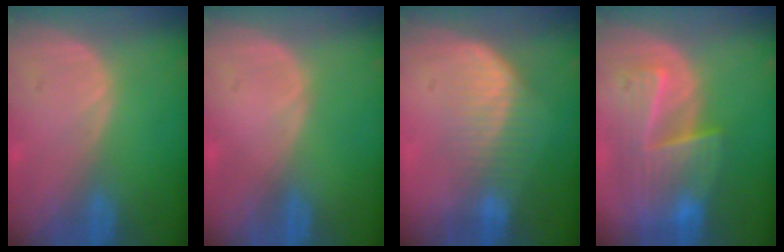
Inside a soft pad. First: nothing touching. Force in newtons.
{"total": 0.0}
{"total": 6.5, "press": 6.0, "slide": 2.4}
{"total": 8.9, "press": 8.3, "slide": 3.3}